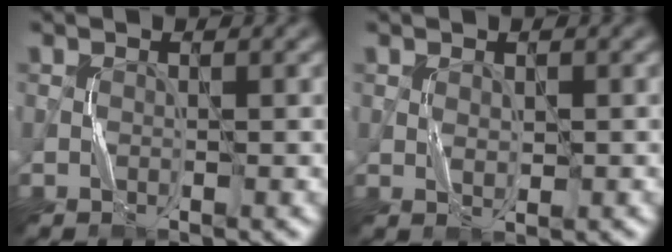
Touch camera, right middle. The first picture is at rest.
{"total": 1.2, "force": [0.3, 0.7, 1.0], "torque": [-0.017, -0.004, 0.010]}